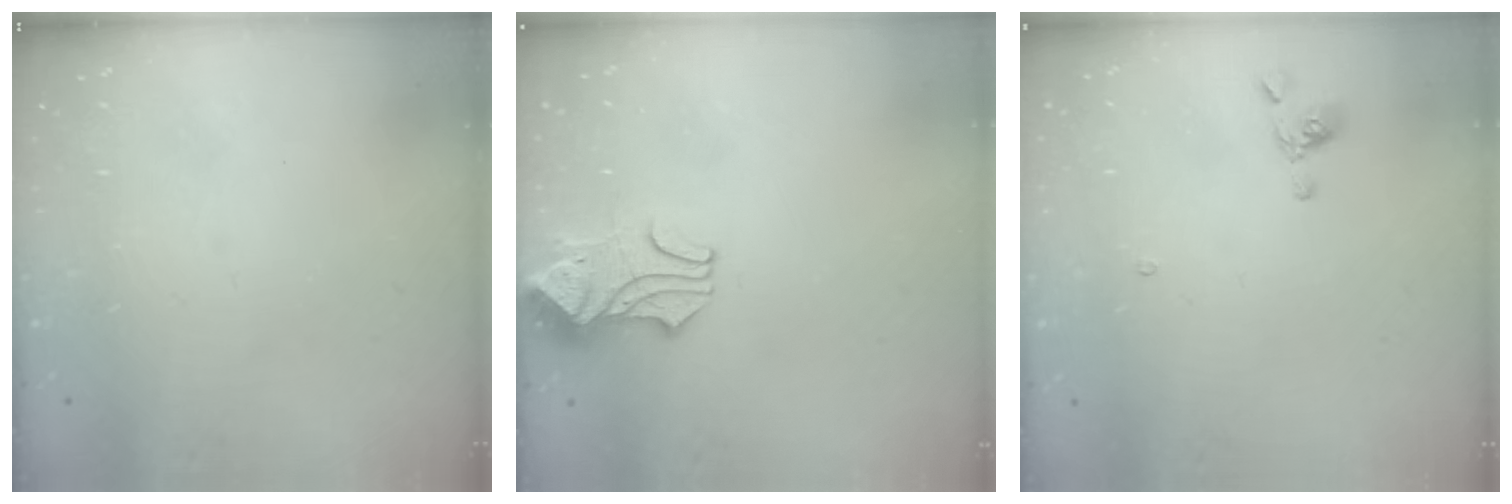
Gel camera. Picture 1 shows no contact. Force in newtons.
{"total": 1.7, "press": 1.2, "slide": 1.1}
{"total": 1.1, "press": 1.1, "slide": 0.3}